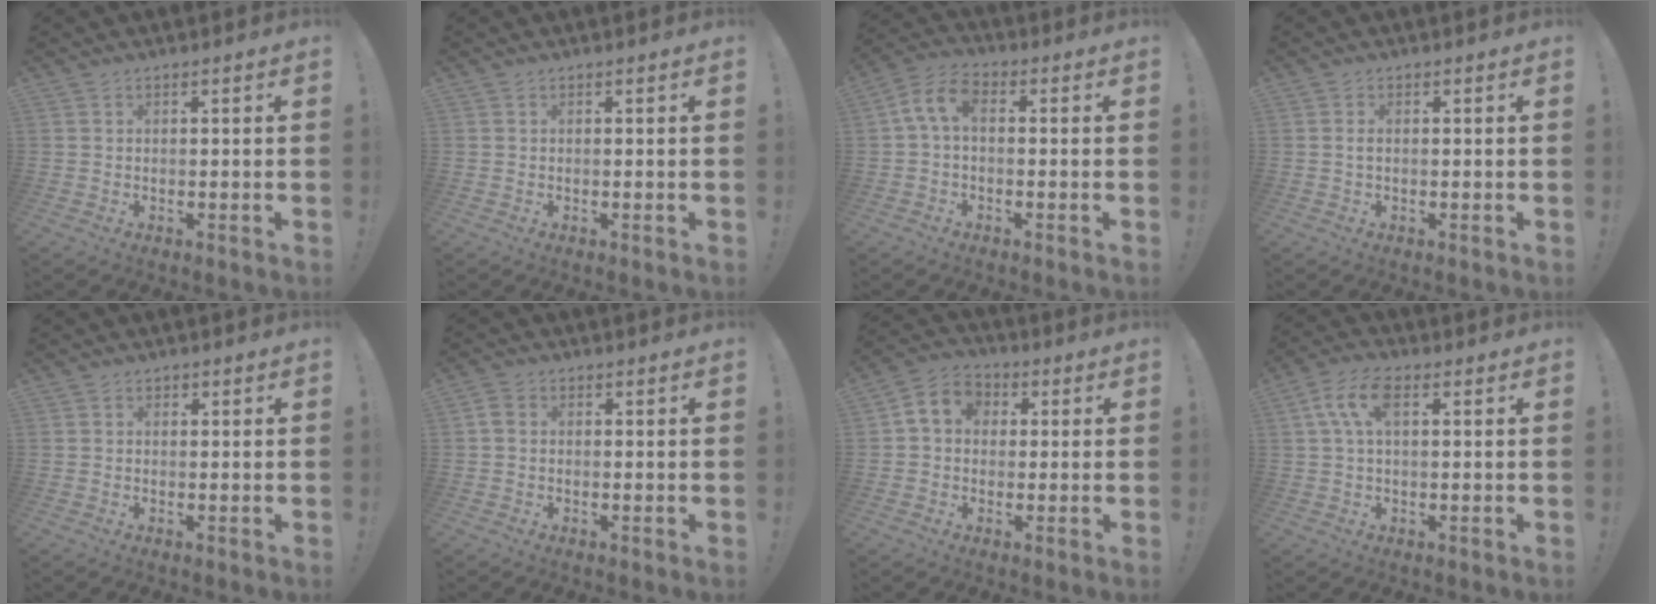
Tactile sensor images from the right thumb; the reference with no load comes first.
{"total": 0.0}
{"total": 7.5, "force": [0.9, 4.1, 6.2], "torque": [-0.137, 0.003, 0.018]}
{"total": 1.1, "force": [0.0, 0.3, 1.0], "torque": [-0.020, 0.002, 0.000]}
{"total": 0.7, "force": [0.1, 0.6, 0.2], "torque": [0.003, -0.002, 0.002]}
{"total": 2.1, "force": [-0.1, 1.7, 1.2], "torque": [-0.021, 0.007, -0.002]}
{"total": 7.3, "force": [1.0, 6.2, 3.8], "torque": [-0.056, 0.009, 0.023]}
{"total": 8.2, "force": [2.1, 3.9, 6.9], "torque": [-0.138, 0.006, 0.038]}